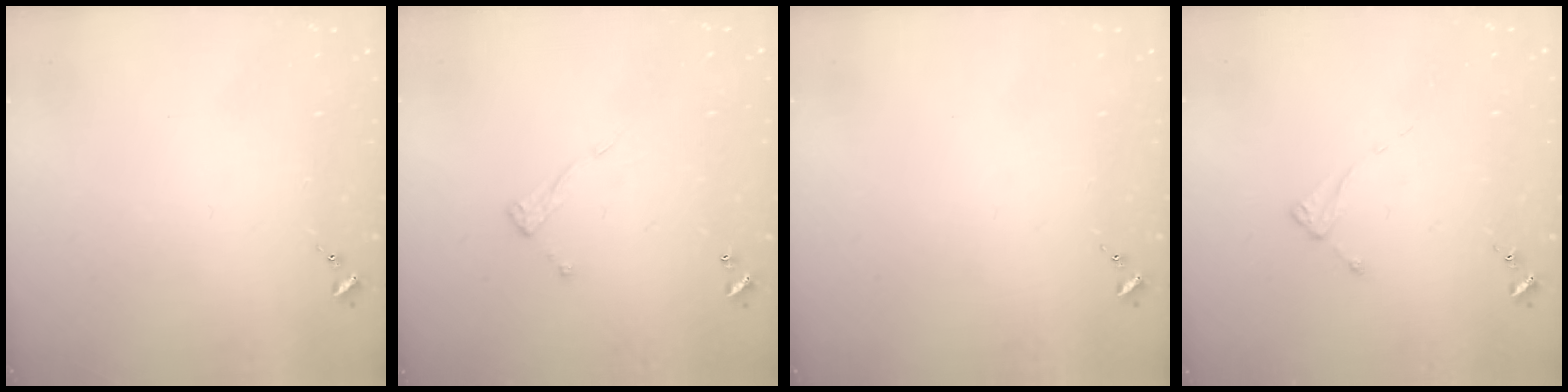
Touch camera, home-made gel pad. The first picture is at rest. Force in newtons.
{"total": 7.0, "press": 7.0, "slide": 0.4}
{"total": 0.0}
{"total": 2.0, "press": 2.0, "slide": 0.3}